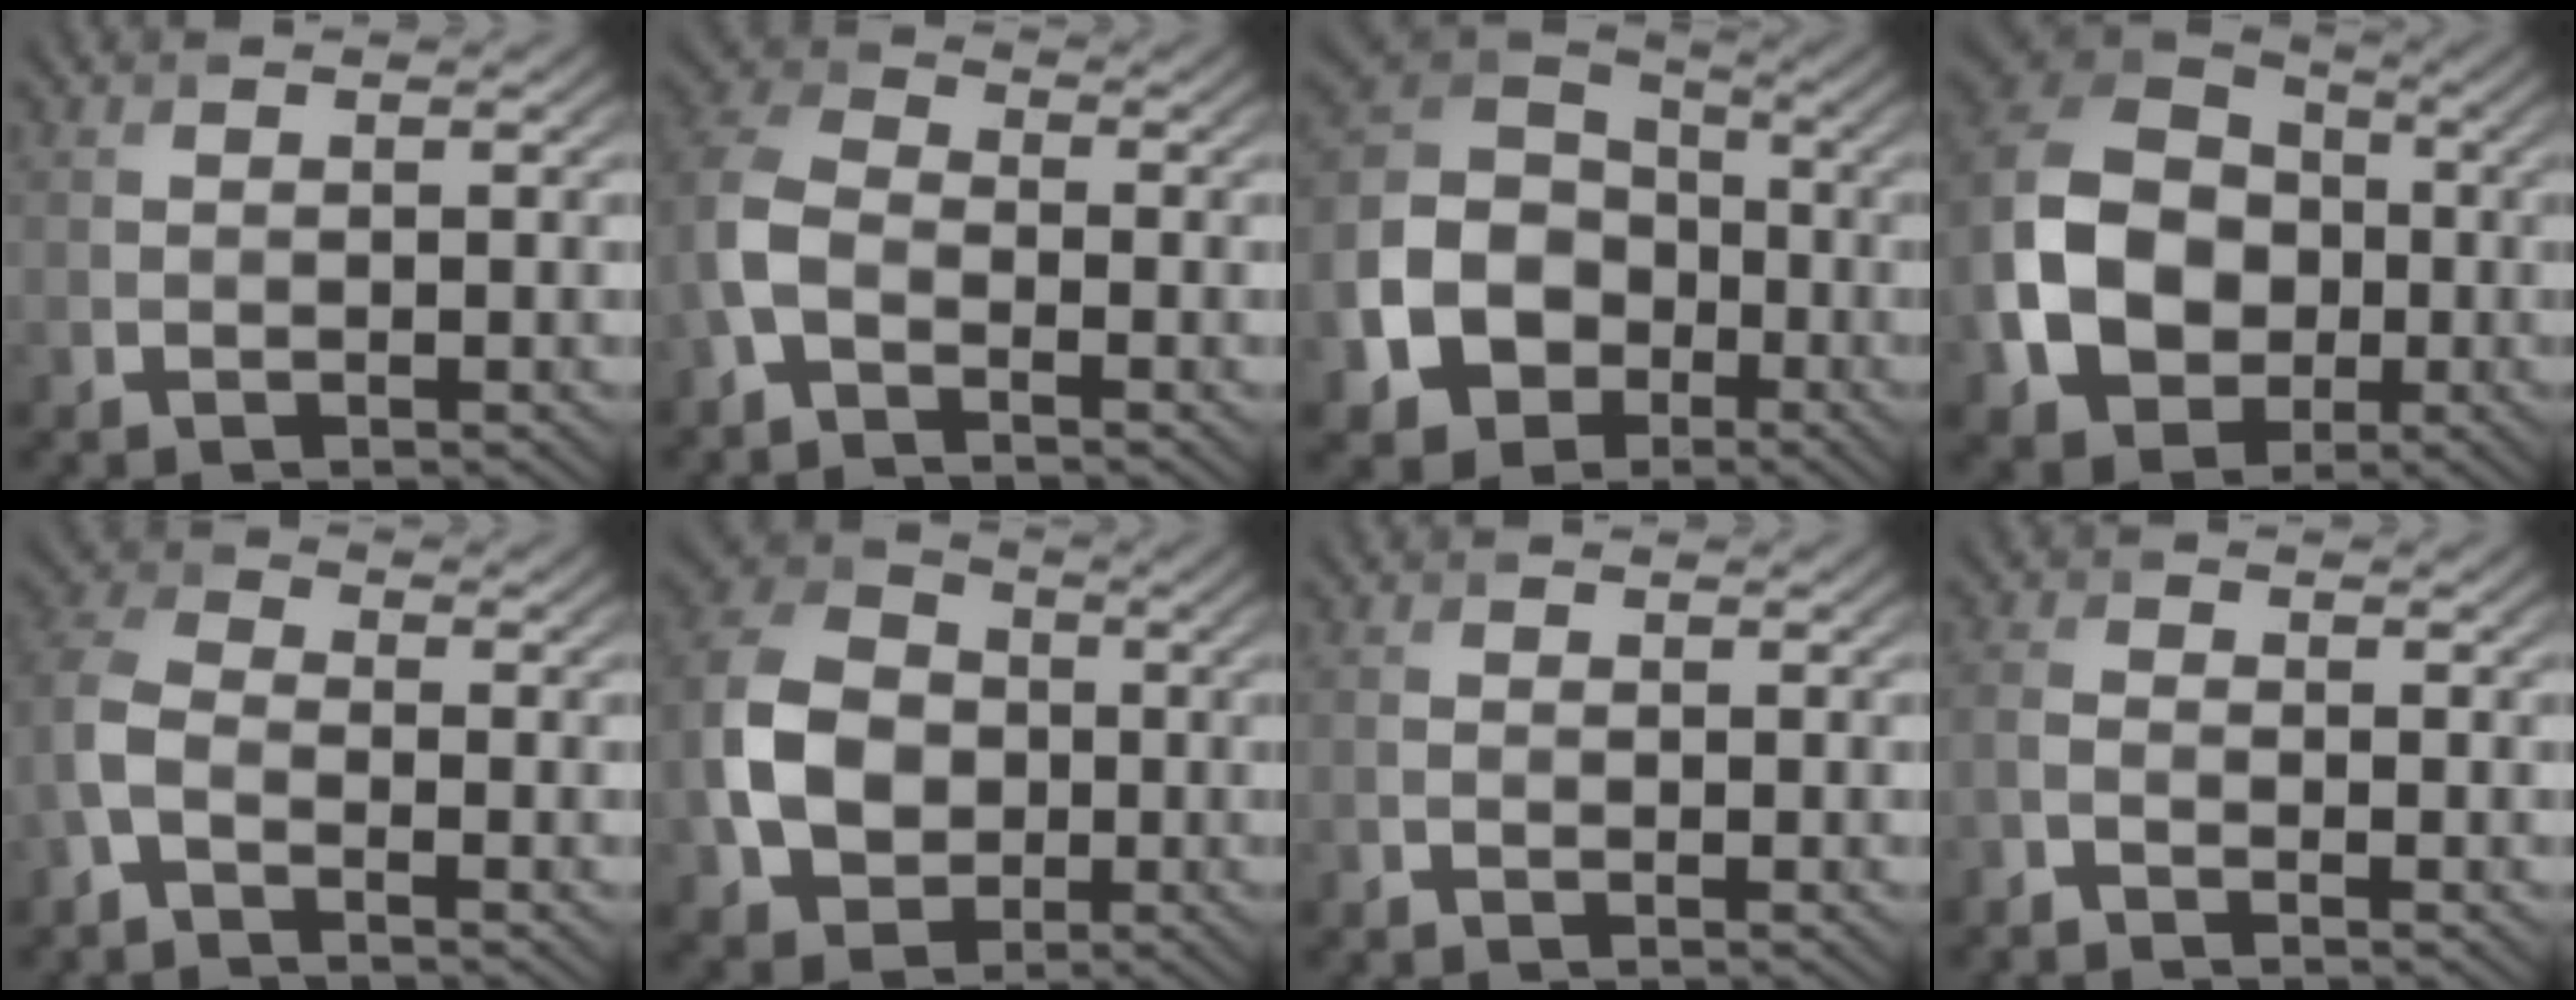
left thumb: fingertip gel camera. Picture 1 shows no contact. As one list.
[{"total": 5.9, "force": [-2.7, 3.4, 3.9], "torque": [-0.100, 0.010, -0.073]}, {"total": 15.4, "force": [-5.4, 12.2, 7.6], "torque": [-0.210, -0.036, -0.120]}, {"total": 14.3, "force": [-2.7, 10.9, 8.8], "torque": [-0.217, -0.009, -0.058]}, {"total": 4.8, "force": [-2.6, 2.4, 3.3], "torque": [-0.085, 0.008, -0.070]}, {"total": 10.8, "force": [-1.7, 8.4, 6.5], "torque": [-0.153, 0.010, -0.045]}, {"total": 0.9, "force": [-0.8, 0.4, 0.3], "torque": [-0.003, 0.000, -0.019]}, {"total": 2.3, "force": [-2.0, 0.7, 1.0], "torque": [-0.022, 0.002, -0.050]}]